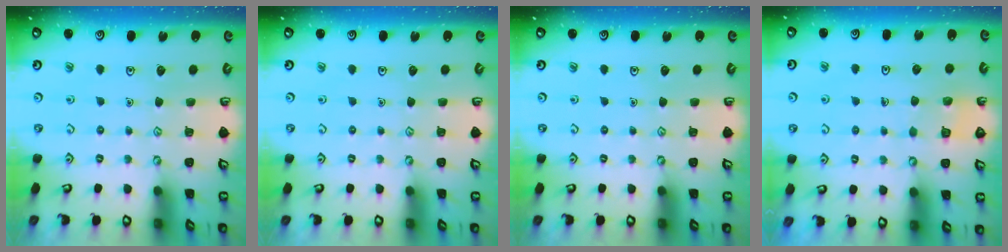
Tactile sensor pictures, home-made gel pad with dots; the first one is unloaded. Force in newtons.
{"total": 0.0}
{"total": 0.0}
{"total": 2.5, "press": 2.5, "slide": 0.1}